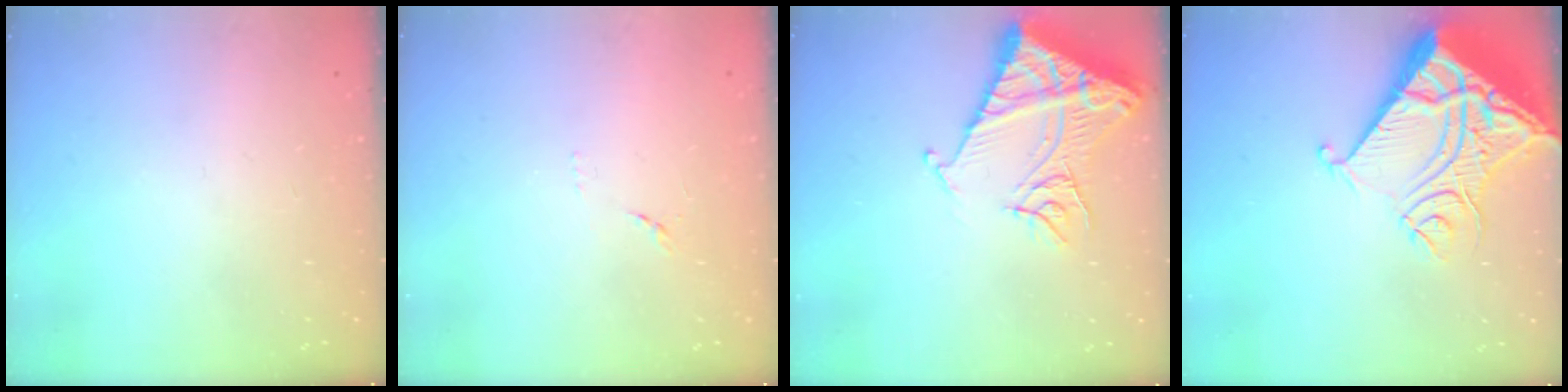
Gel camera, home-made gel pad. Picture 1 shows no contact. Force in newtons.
{"total": 7.6, "press": 7.6, "slide": 0.7}
{"total": 15.7, "press": 15.6, "slide": 1.7}
{"total": 19.5, "press": 19.4, "slide": 2.7}